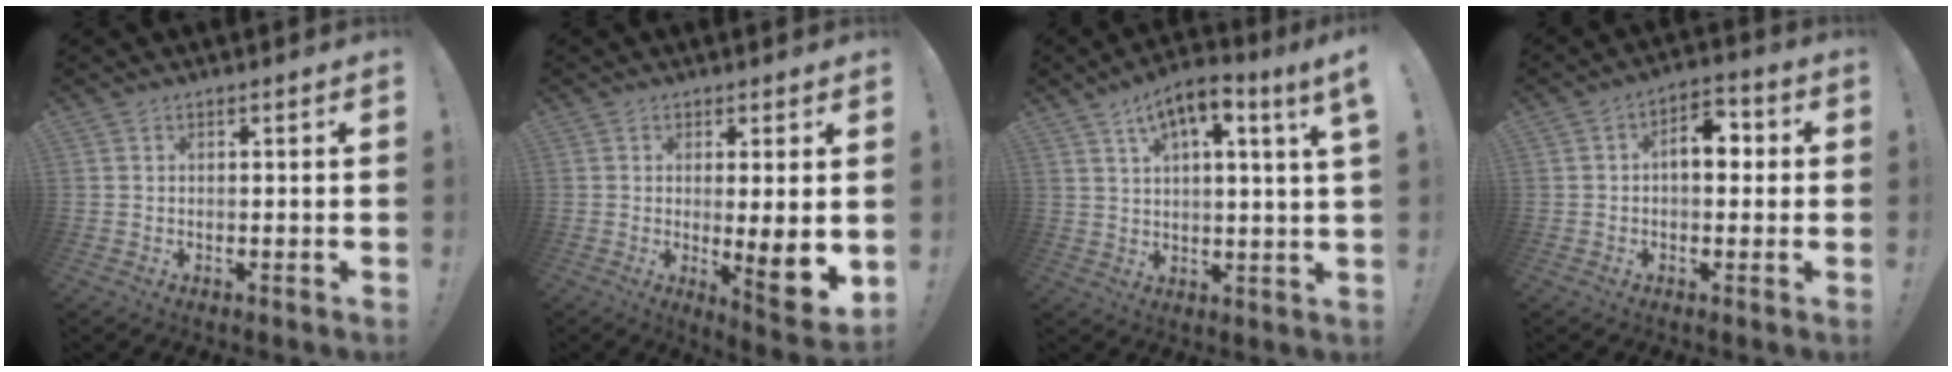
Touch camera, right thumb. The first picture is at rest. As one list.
[{"total": 9.1, "force": [-0.2, 0.9, 9.1], "torque": [-0.117, -0.020, 0.000]}, {"total": 8.6, "force": [4.2, 1.5, 7.4], "torque": [-0.108, -0.020, 0.066]}, {"total": 8.4, "force": [0.8, 5.0, 6.7], "torque": [-0.098, 0.011, 0.013]}]